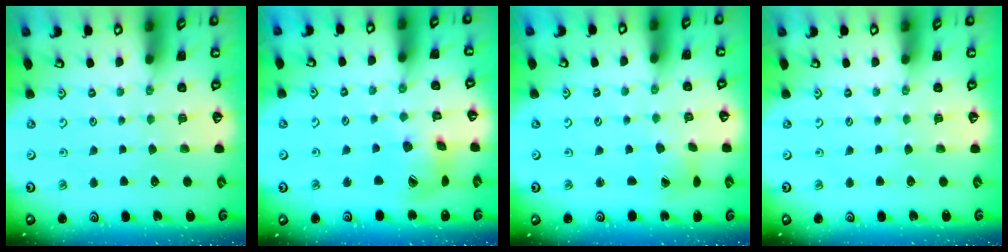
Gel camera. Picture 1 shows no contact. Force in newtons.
{"total": 13.2, "press": 13.1, "slide": 1.7}
{"total": 2.0, "press": 2.0, "slide": 0.2}
{"total": 0.0}